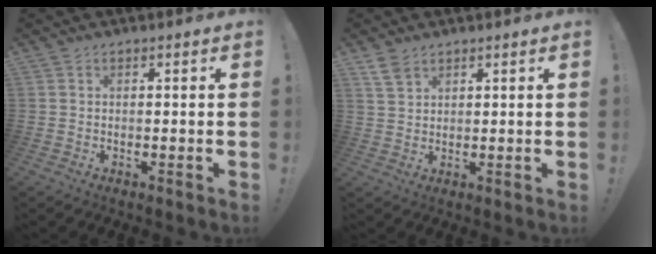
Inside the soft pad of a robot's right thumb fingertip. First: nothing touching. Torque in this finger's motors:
{"motor_torque": [0.17, 0.57, 0.28, 0.00, 0.04]}